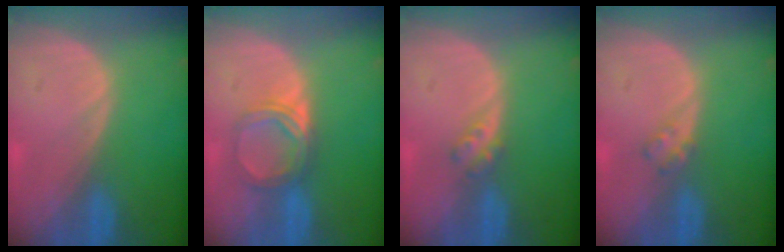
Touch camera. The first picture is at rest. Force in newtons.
{"total": 5.3, "press": 4.8, "slide": 2.3}
{"total": 2.5, "press": 2.1, "slide": 1.4}
{"total": 1.7, "press": 1.7, "slide": 0.3}